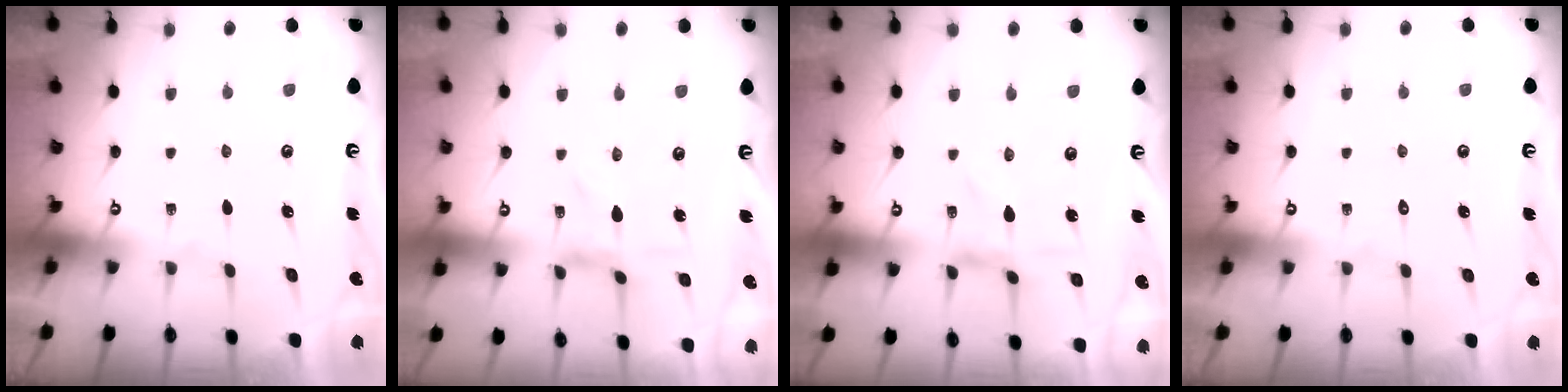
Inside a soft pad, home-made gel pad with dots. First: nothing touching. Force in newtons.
{"total": 1.6, "press": 1.6, "slide": 0.2}
{"total": 1.0, "press": 1.0, "slide": 0.2}
{"total": 1.7, "press": 1.7, "slide": 0.1}